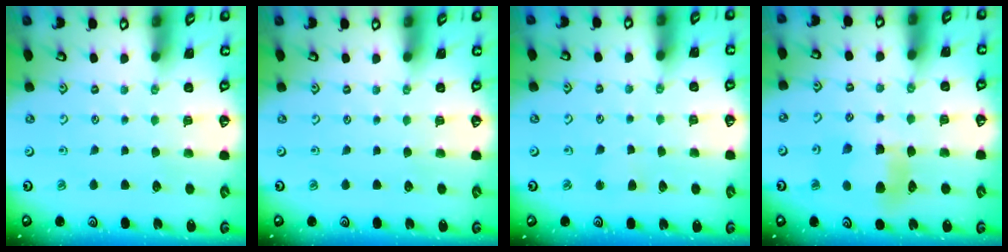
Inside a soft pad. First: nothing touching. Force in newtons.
{"total": 0.0}
{"total": 2.8, "press": 2.7, "slide": 0.4}
{"total": 7.0, "press": 7.0, "slide": 0.6}